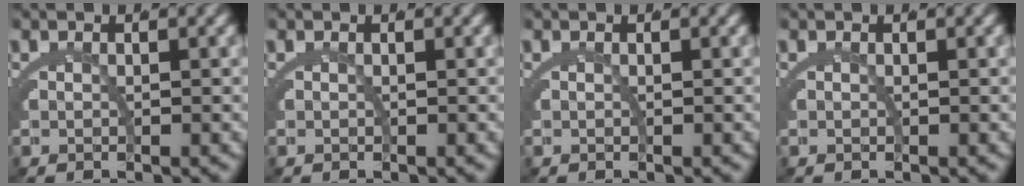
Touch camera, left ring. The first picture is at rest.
{"total": 0.0}
{"total": 0.0}
{"total": 0.0}